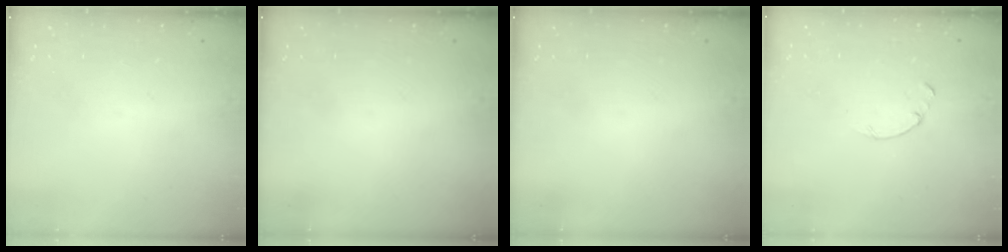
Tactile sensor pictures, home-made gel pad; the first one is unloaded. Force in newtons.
{"total": 0.0}
{"total": 0.0}
{"total": 0.0}